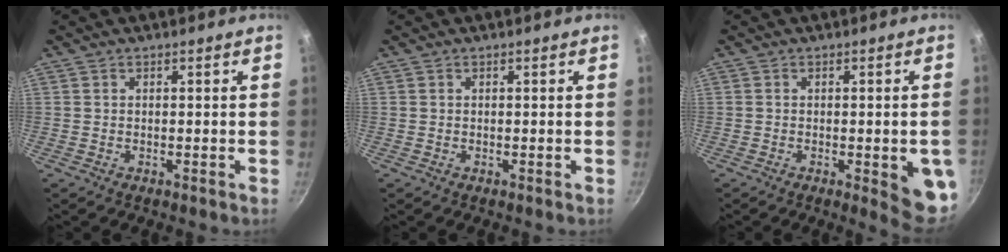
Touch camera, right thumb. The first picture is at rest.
{"total": 0.0}
{"total": 9.3, "force": [-2.0, 2.7, 8.6], "torque": [-0.076, 0.000, -0.019]}